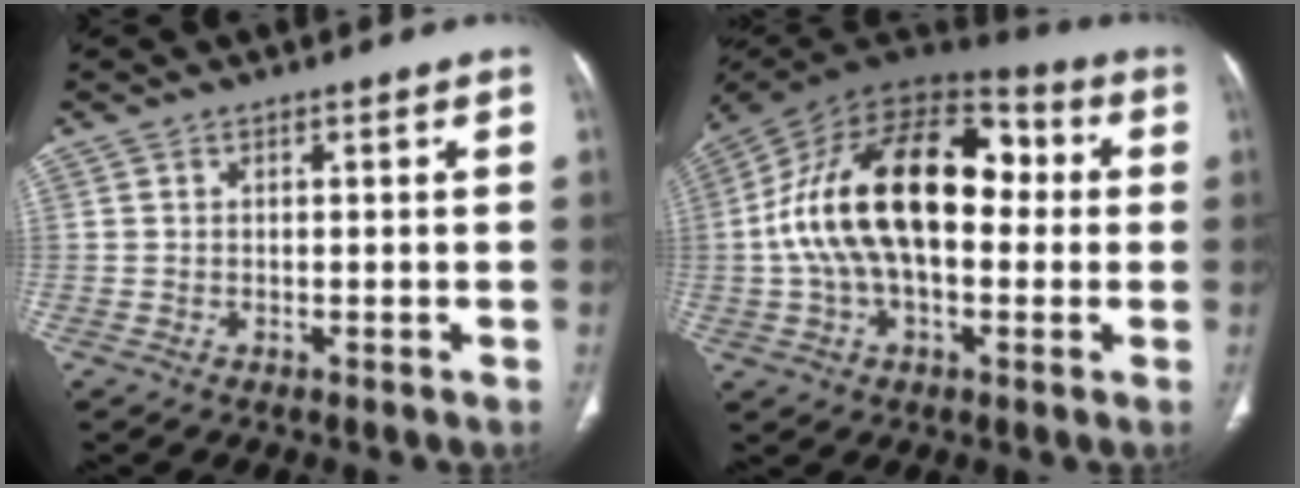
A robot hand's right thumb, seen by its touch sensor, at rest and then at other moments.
{"total": 24.7, "force": [1.5, 14.1, 20.2], "torque": [-0.351, 0.039, 0.017]}